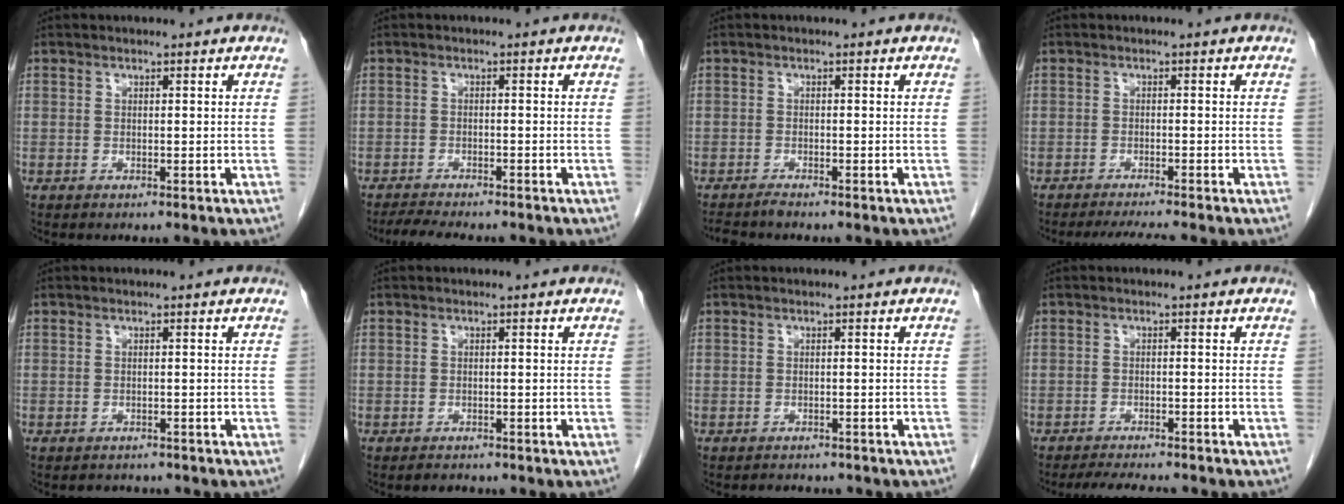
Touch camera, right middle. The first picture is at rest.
{"total": 6.2, "force": [-5.5, 0.9, 2.7], "torque": [-0.043, -0.012, -0.084]}
{"total": 1.7, "force": [-1.6, -0.3, 0.4], "torque": [-0.011, -0.005, -0.030]}
{"total": 4.1, "force": [-3.7, -0.7, 1.7], "torque": [-0.026, -0.014, -0.059]}
{"total": 1.2, "force": [-1.0, 0.6, 0.0], "torque": [-0.011, 0.000, -0.014]}
{"total": 1.2, "force": [-1.1, 0.5, 0.3], "torque": [-0.011, -0.003, -0.013]}
{"total": 3.9, "force": [-3.4, 1.6, 1.0], "torque": [-0.014, 0.000, -0.037]}
{"total": 5.8, "force": [-5.3, 0.6, 2.3], "torque": [-0.036, -0.014, -0.082]}